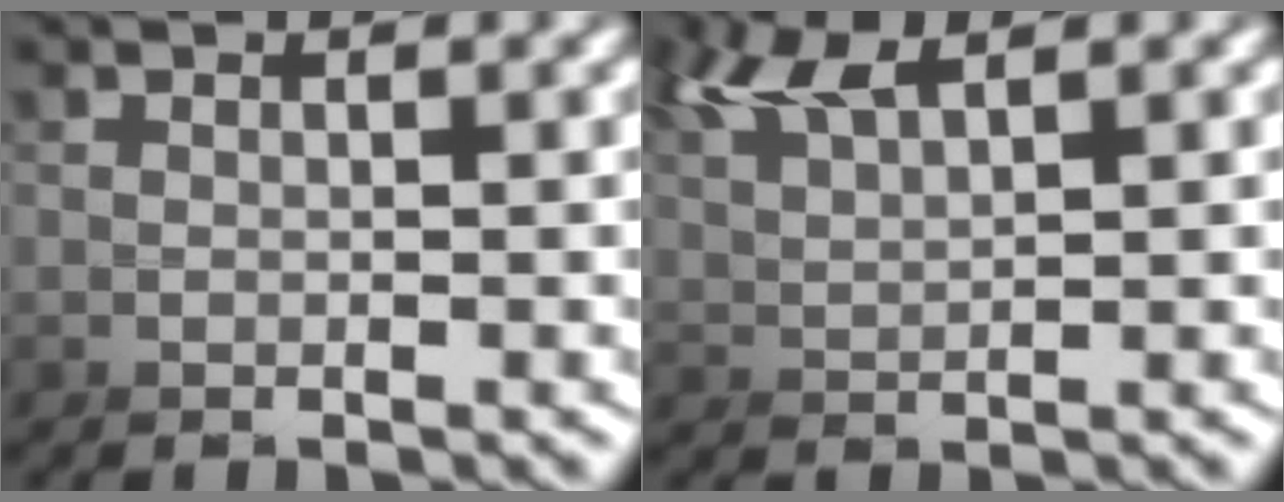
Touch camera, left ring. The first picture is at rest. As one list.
[{"total": 2.9, "force": [2.8, -0.2, 0.6], "torque": [-0.048, 0.011, 0.044]}]